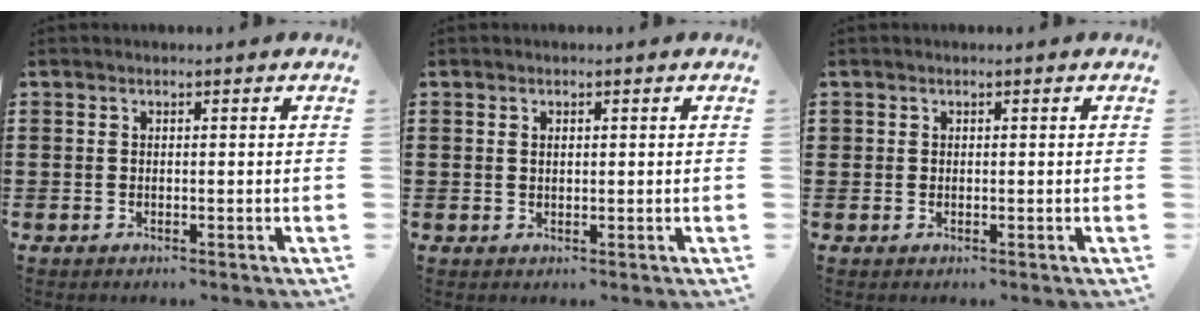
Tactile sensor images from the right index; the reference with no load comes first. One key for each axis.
{"total": 0.8, "fx": 0.2, "fy": 0.5, "fz": 0.6, "tx": -0.015, "ty": 0.002, "tz": 0.005}
{"total": 0.6, "fx": 0.2, "fy": 0.6, "fz": 0.1, "tx": -0.003, "ty": 0.004, "tz": 0.003}